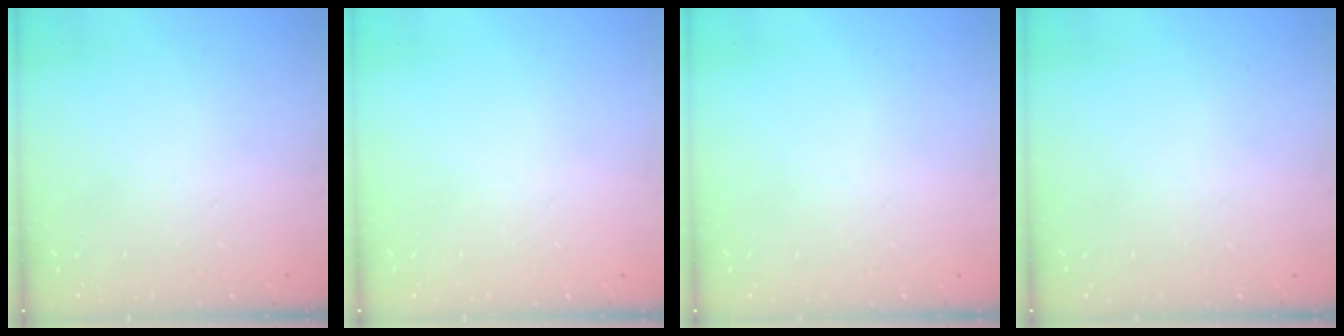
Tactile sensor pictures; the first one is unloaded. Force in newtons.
{"total": 0.0}
{"total": 0.0}
{"total": 0.0}